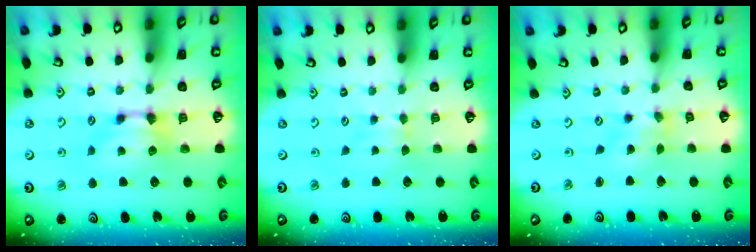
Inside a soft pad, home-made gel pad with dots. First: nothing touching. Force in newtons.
{"total": 2.5, "press": 2.4, "slide": 0.4}
{"total": 1.9, "press": 1.5, "slide": 1.2}